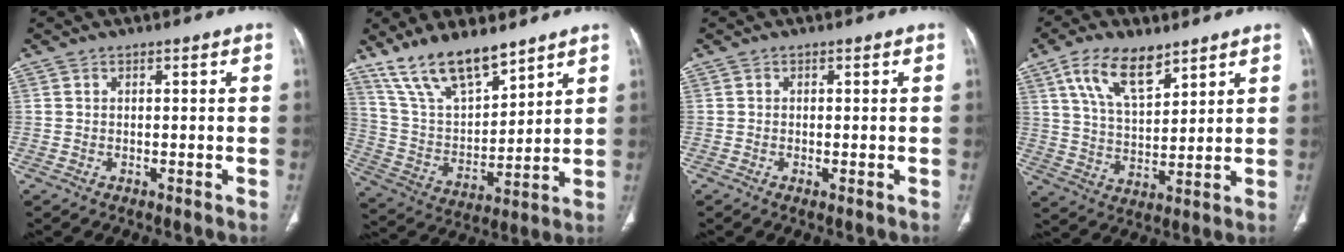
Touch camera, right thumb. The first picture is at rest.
{"total": 16.0, "force": [12.2, 5.5, 8.7], "torque": [-0.130, -0.061, 0.241]}
{"total": 0.8, "force": [-0.3, 0.2, 0.7], "torque": [-0.017, -0.004, -0.007]}
{"total": 12.1, "force": [7.3, 5.6, 7.8], "torque": [-0.124, -0.030, 0.141]}